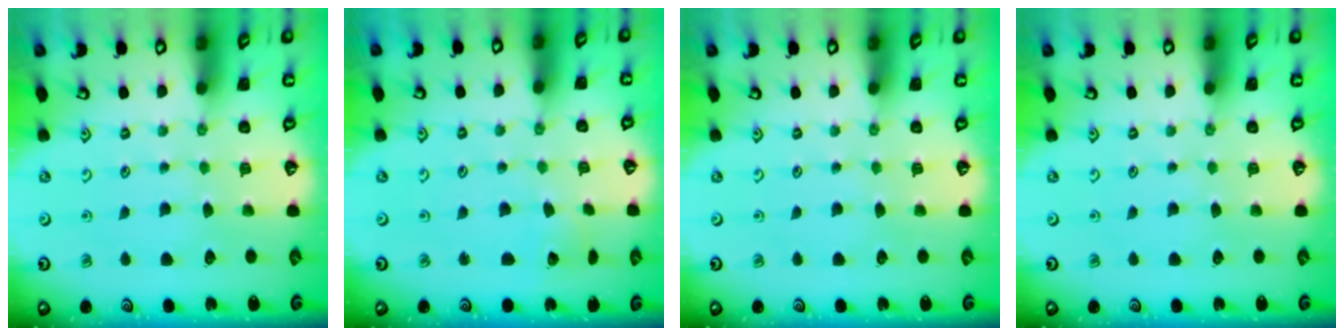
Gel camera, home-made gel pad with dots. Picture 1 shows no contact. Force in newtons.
{"total": 2.6, "press": 2.6, "slide": 0.2}
{"total": 0.0}
{"total": 0.0}